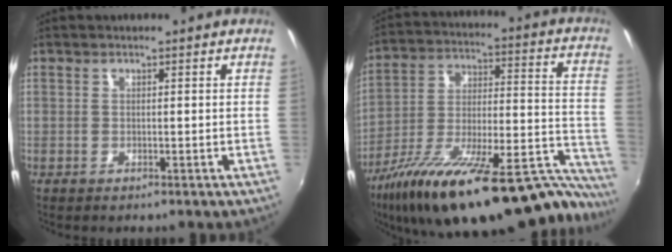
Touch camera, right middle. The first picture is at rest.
{"total": 33.2, "force": [-24.6, 8.9, 20.5], "torque": [-0.283, -0.025, -0.362]}